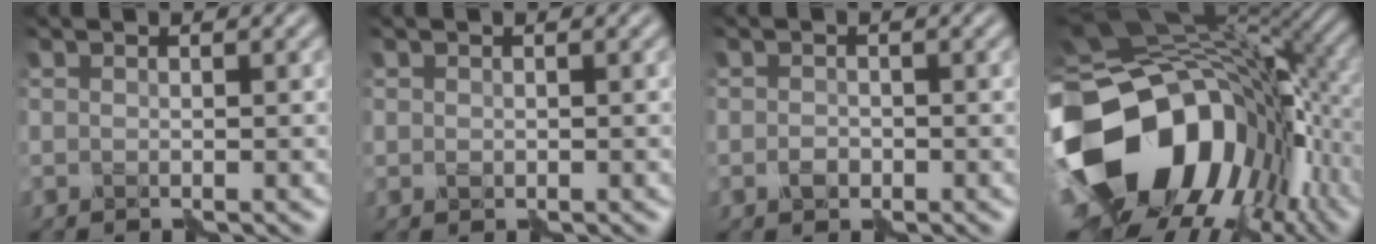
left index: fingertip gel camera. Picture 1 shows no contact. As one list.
[{"total": 0.5, "force": [0.1, 0.5, 0.2], "torque": [-0.004, 0.003, 0.002]}, {"total": 1.0, "force": [-0.5, 0.7, 0.6], "torque": [-0.011, 0.002, -0.011]}, {"total": 19.3, "force": [-5.0, 13.7, 12.6], "torque": [-0.269, -0.029, -0.069]}]